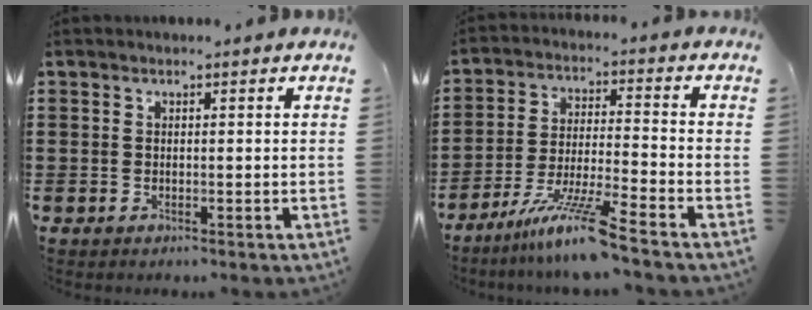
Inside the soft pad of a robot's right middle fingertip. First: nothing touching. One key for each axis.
{"total": 9.5, "fx": -7.3, "fy": -0.1, "fz": 6.1, "tx": -0.126, "ty": -0.012, "tz": -0.142}